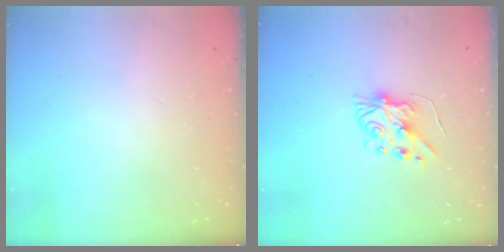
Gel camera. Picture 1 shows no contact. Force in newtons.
{"total": 6.6, "press": 6.6, "slide": 0.7}